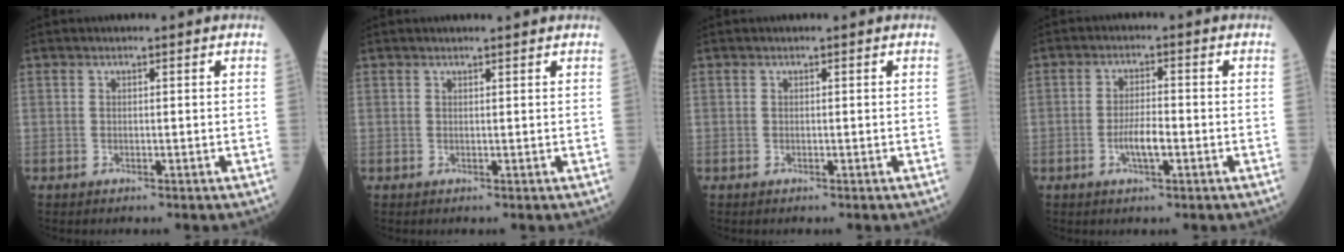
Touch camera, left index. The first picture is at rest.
{"total": 2.3, "force": [2.2, 0.0, 0.7], "torque": [-0.012, 0.009, 0.025]}
{"total": 0.0}
{"total": 4.0, "force": [-1.3, 0.9, 3.6], "torque": [-0.072, 0.001, -0.024]}